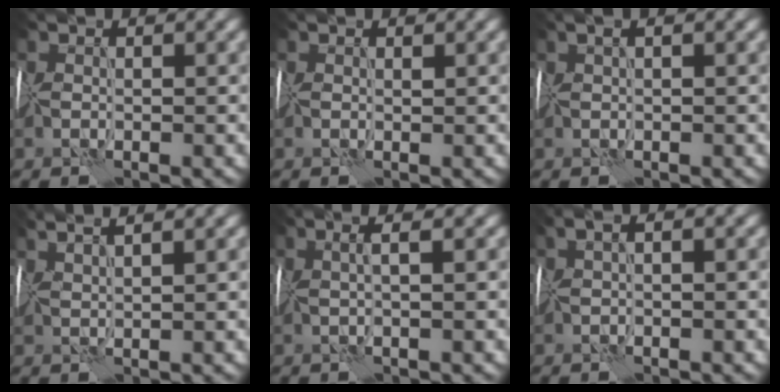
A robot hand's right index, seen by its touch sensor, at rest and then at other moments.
{"total": 0.6, "force": [0.5, 0.3, 0.3], "torque": [0.000, 0.003, 0.008]}
{"total": 1.5, "force": [0.8, 0.0, 1.3], "torque": [-0.022, 0.011, 0.013]}
{"total": 4.3, "force": [3.2, 1.0, 2.7], "torque": [-0.039, 0.030, 0.034]}
{"total": 2.3, "force": [1.1, 0.1, 2.0], "torque": [-0.027, 0.010, 0.010]}
{"total": 2.1, "force": [0.8, 0.4, 1.9], "torque": [-0.034, 0.017, 0.009]}